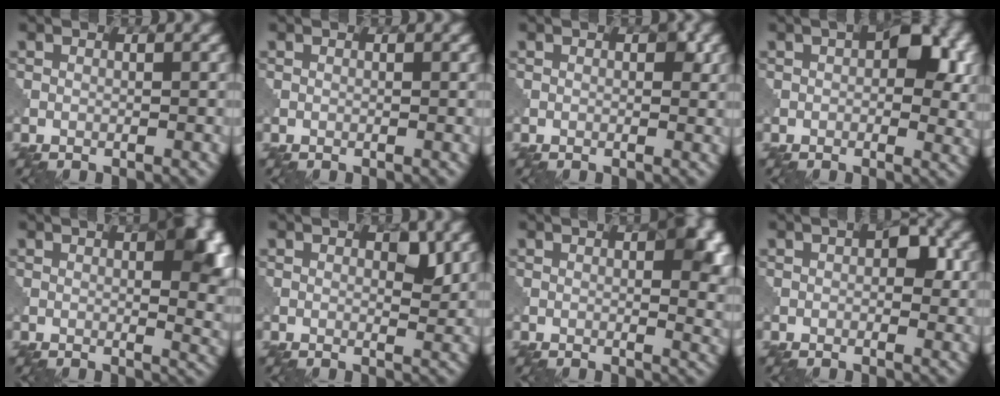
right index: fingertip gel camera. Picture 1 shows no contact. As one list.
[{"total": 0.0}, {"total": 1.5, "force": [0.3, 0.9, 1.2], "torque": [-0.013, -0.004, 0.004]}, {"total": 6.2, "force": [1.2, 3.5, 5.0], "torque": [-0.056, -0.003, 0.018]}, {"total": 8.3, "force": [1.9, 2.9, 7.5], "torque": [-0.068, -0.003, 0.028]}, {"total": 2.3, "force": [0.9, 1.1, 1.8], "torque": [-0.020, -0.006, 0.016]}, {"total": 6.5, "force": [1.5, 2.5, 5.8], "torque": [-0.057, -0.005, 0.023]}, {"total": 3.1, "force": [0.5, 1.7, 2.5], "torque": [-0.031, -0.002, 0.006]}]